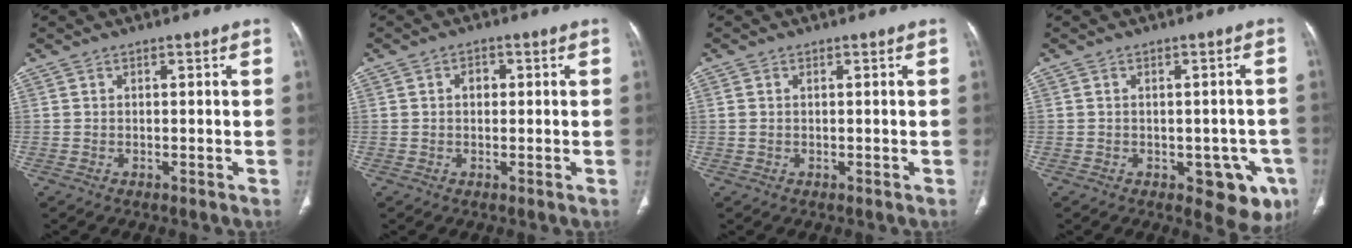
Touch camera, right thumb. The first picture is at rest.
{"total": 2.2, "force": [0.3, 1.7, 1.4], "torque": [-0.014, 0.007, 0.004]}
{"total": 0.9, "force": [0.2, 0.6, 0.7], "torque": [-0.024, 0.009, 0.010]}
{"total": 8.1, "force": [-3.3, 4.1, 6.2], "torque": [-0.041, 0.004, -0.034]}